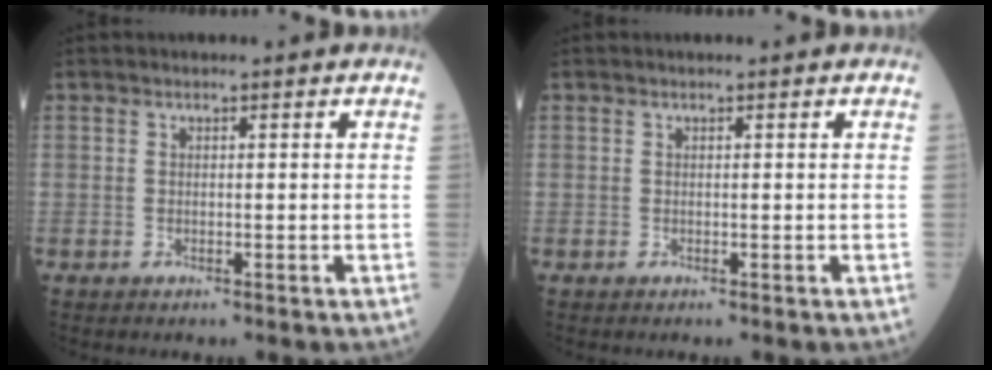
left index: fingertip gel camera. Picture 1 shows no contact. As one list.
[{"total": 0.0}]